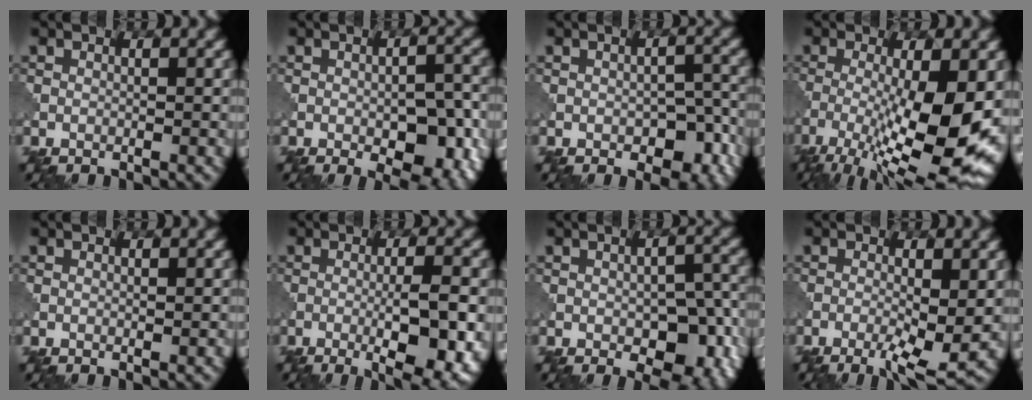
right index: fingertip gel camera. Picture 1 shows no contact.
{"total": 6.3, "force": [-2.2, 2.8, 5.2], "torque": [-0.070, 0.000, -0.031]}
{"total": 4.5, "force": [-1.6, 2.7, 3.3], "torque": [-0.043, -0.008, -0.019]}
{"total": 12.6, "force": [-3.9, 3.7, 11.4], "torque": [-0.201, -0.023, -0.060]}
{"total": 0.0}
{"total": 8.2, "force": [-2.3, 1.9, 7.6], "torque": [-0.110, -0.006, -0.027]}
{"total": 6.7, "force": [-1.9, 3.7, 5.2], "torque": [-0.065, -0.012, -0.020]}
{"total": 5.1, "force": [-1.6, 1.0, 4.7], "torque": [-0.081, -0.004, -0.027]}